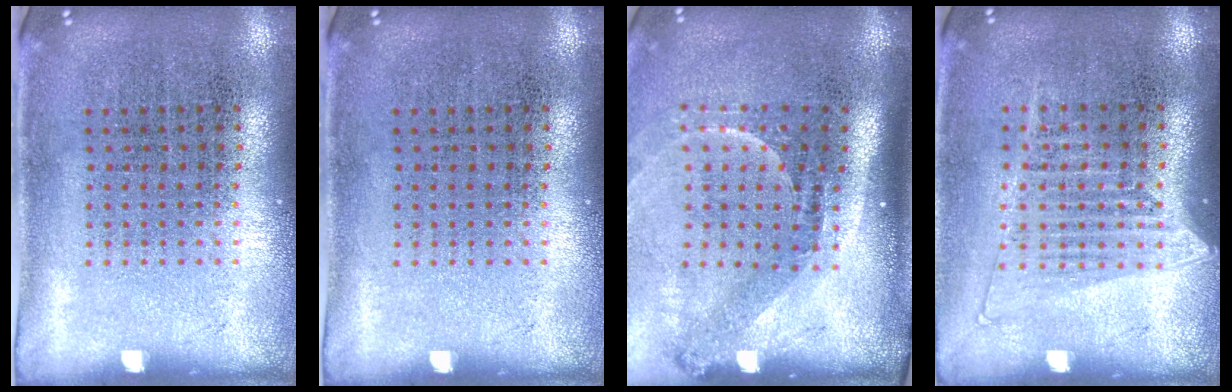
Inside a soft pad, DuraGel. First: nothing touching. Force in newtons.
{"total": 0.0}
{"total": 2.2, "press": 1.4, "slide": 1.7}
{"total": 1.3, "press": 1.1, "slide": 0.6}